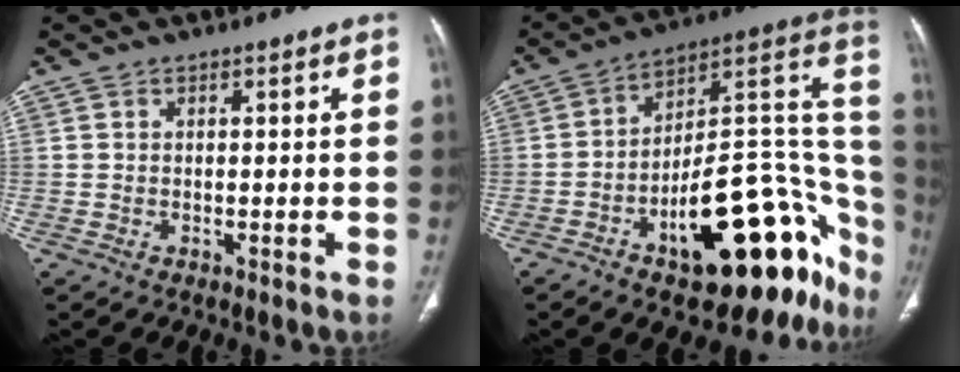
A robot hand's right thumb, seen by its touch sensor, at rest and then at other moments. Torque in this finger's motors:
{"motor_torque": [3.26, 1.75, 1.27, -1.50, 0.40]}